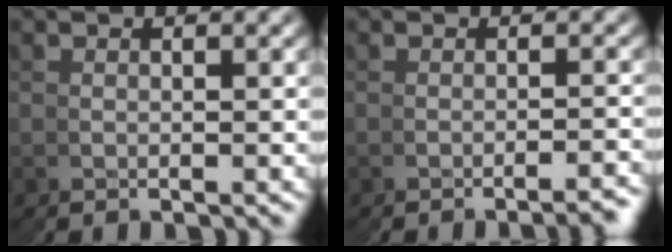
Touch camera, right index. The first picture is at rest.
{"total": 2.0, "force": [-1.2, -1.4, -0.7], "torque": [0.007, 0.012, -0.023]}